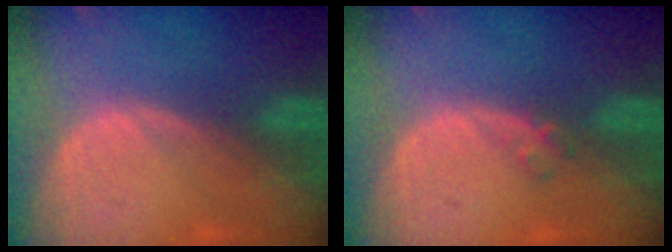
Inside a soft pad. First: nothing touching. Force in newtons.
{"total": 1.2, "press": 1.2, "slide": 0.2}